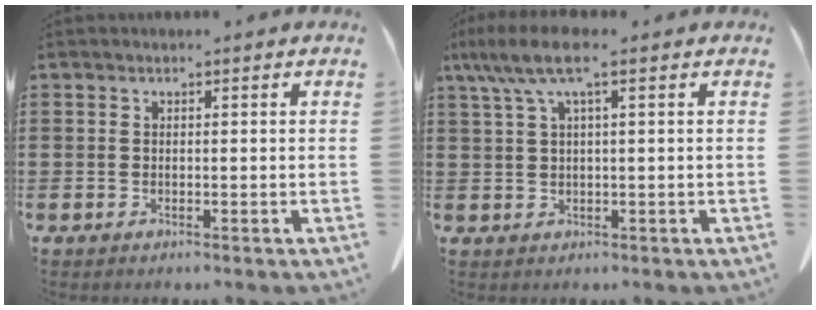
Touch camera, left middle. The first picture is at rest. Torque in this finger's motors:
{"motor_torque": [1.06, -1.03, 0.74, 0.20]}